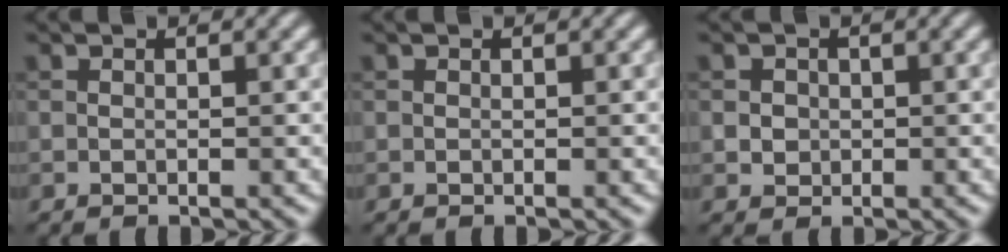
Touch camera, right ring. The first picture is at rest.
{"total": 0.0}
{"total": 1.3, "force": [0.1, 1.2, 0.4], "torque": [-0.002, -0.001, 0.007]}